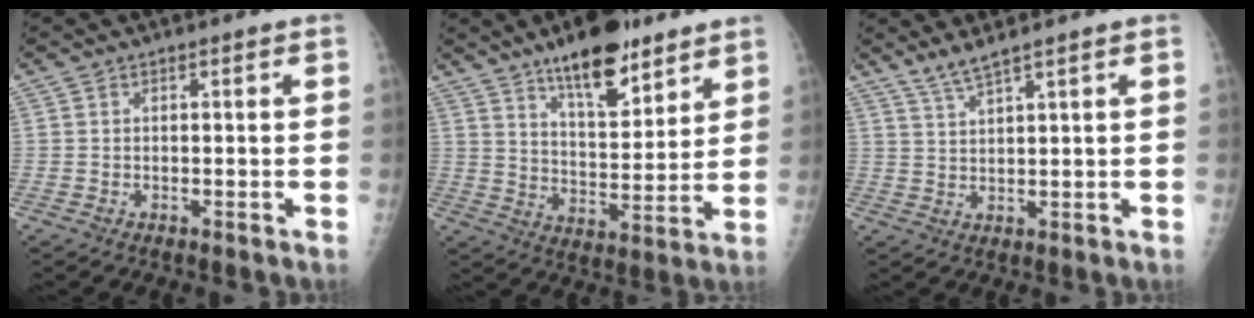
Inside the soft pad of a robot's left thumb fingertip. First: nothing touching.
{"total": 15.1, "force": [10.3, 5.6, 9.6], "torque": [-0.116, -0.063, 0.168]}
{"total": 4.0, "force": [3.3, -0.1, 2.1], "torque": [-0.046, -0.016, 0.072]}